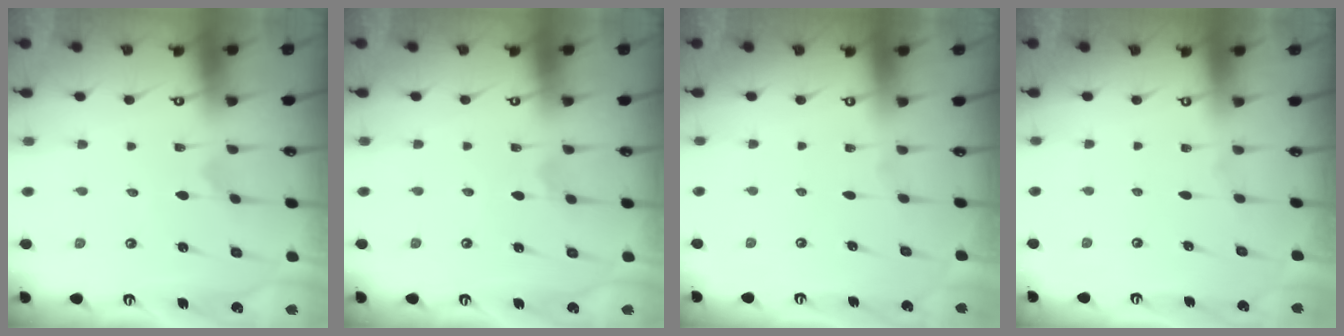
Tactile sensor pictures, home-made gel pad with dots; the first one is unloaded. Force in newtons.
{"total": 1.4, "press": 1.4, "slide": 0.1}
{"total": 0.0}
{"total": 0.0}